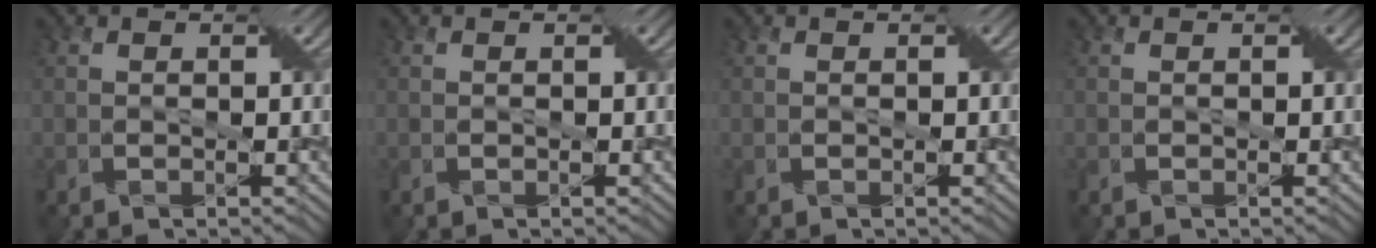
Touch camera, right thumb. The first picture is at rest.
{"total": 0.0}
{"total": 0.0}
{"total": 0.0}